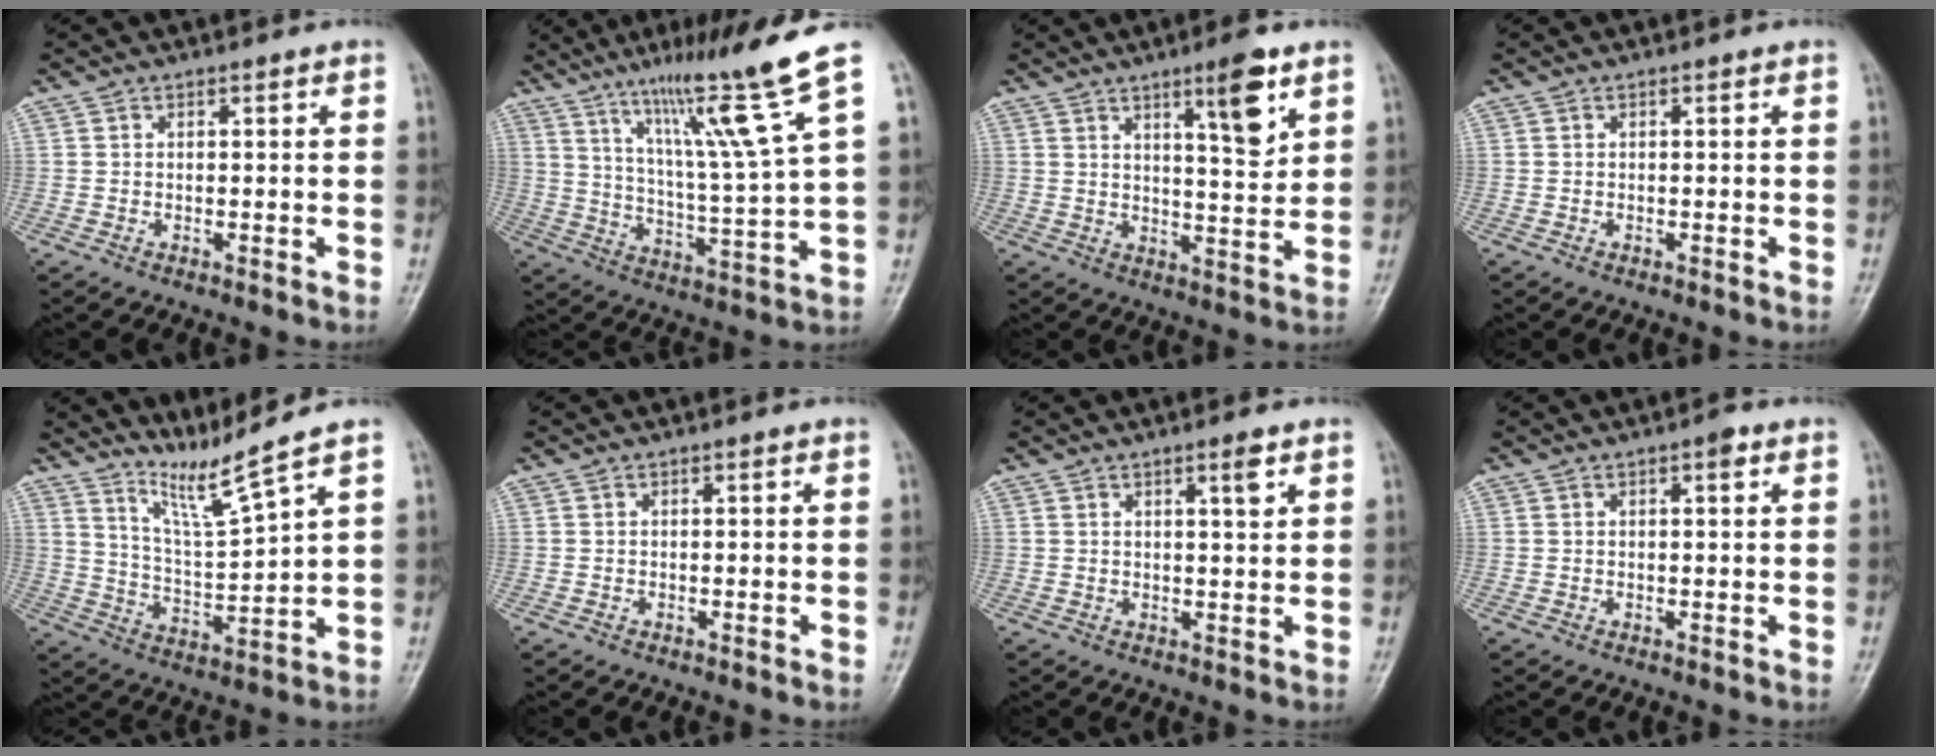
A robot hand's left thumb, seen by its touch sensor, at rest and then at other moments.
{"total": 14.2, "force": [9.6, -1.9, 10.4], "torque": [-0.169, -0.061, 0.163]}
{"total": 8.7, "force": [4.7, 1.9, 7.0], "torque": [-0.097, -0.032, 0.074]}
{"total": 0.5, "force": [-0.2, 0.4, 0.3], "torque": [-0.001, 0.001, -0.006]}
{"total": 7.7, "force": [6.6, -1.7, 3.6], "torque": [-0.070, -0.070, 0.136]}
{"total": 0.0}
{"total": 3.0, "force": [1.6, 0.6, 2.4], "torque": [-0.035, -0.009, 0.025]}
{"total": 1.9, "force": [0.9, 0.7, 1.6], "torque": [-0.019, 0.001, 0.008]}